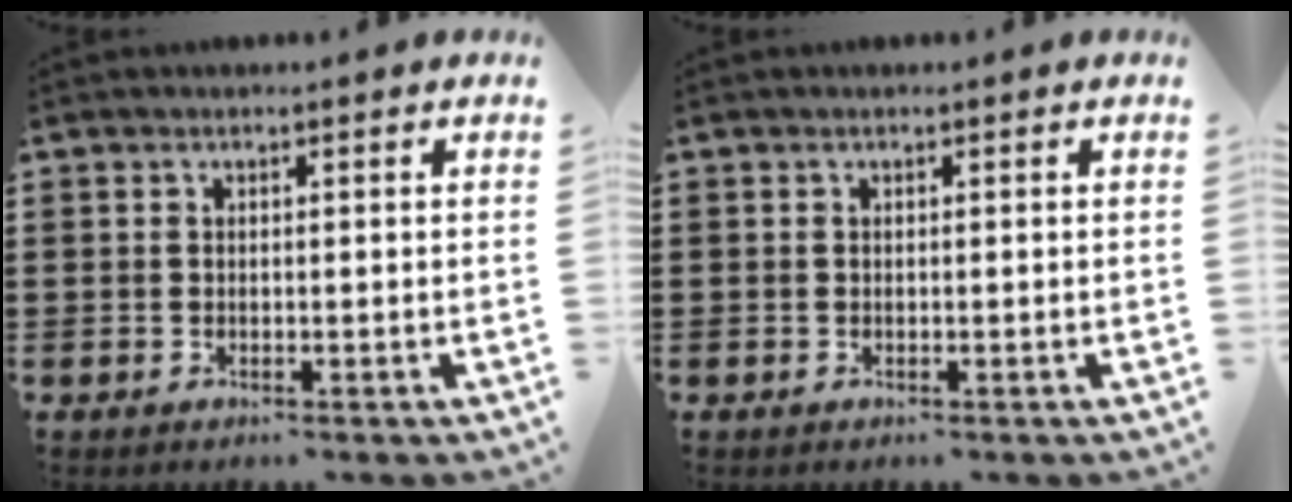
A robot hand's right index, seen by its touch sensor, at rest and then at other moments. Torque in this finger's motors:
{"motor_torque": [-0.84, 1.30, -0.02, 0.00]}